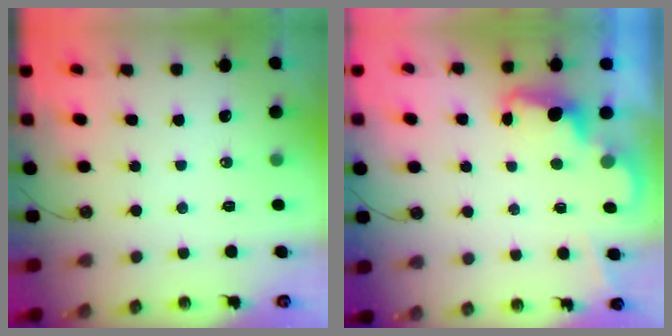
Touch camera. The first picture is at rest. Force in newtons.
{"total": 2.5, "press": 2.4, "slide": 0.5}